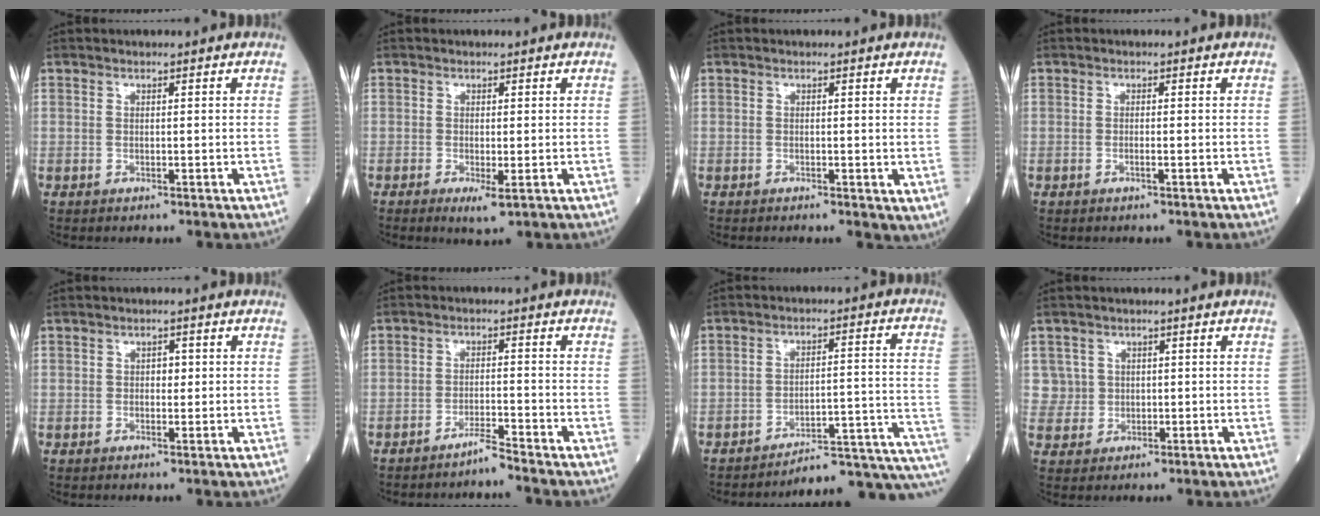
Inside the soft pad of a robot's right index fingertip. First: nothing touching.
{"total": 2.3, "force": [-0.9, 0.4, 2.1], "torque": [-0.033, -0.006, -0.012]}
{"total": 1.7, "force": [-0.2, 0.8, 1.5], "torque": [-0.021, -0.004, -0.003]}
{"total": 0.7, "force": [-0.3, 0.0, 0.6], "torque": [-0.015, 0.000, -0.006]}
{"total": 1.5, "force": [0.1, 0.9, 1.1], "torque": [-0.013, 0.003, 0.001]}
{"total": 2.9, "force": [-2.6, -0.9, 0.7], "torque": [-0.011, -0.009, -0.050]}
{"total": 13.0, "force": [-12.7, 0.0, 3.1], "torque": [-0.017, 0.053, -0.170]}
{"total": 3.1, "force": [0.9, 3.0, -0.3], "torque": [0.018, 0.005, 0.014]}